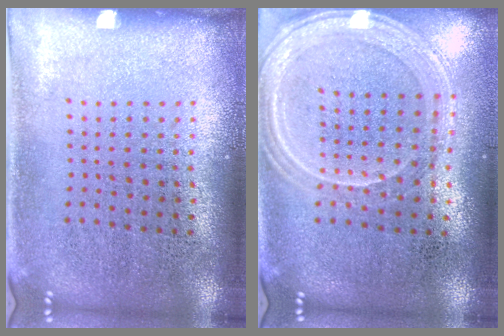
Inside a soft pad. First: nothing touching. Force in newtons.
{"total": 1.3, "press": 1.3, "slide": 0.1}